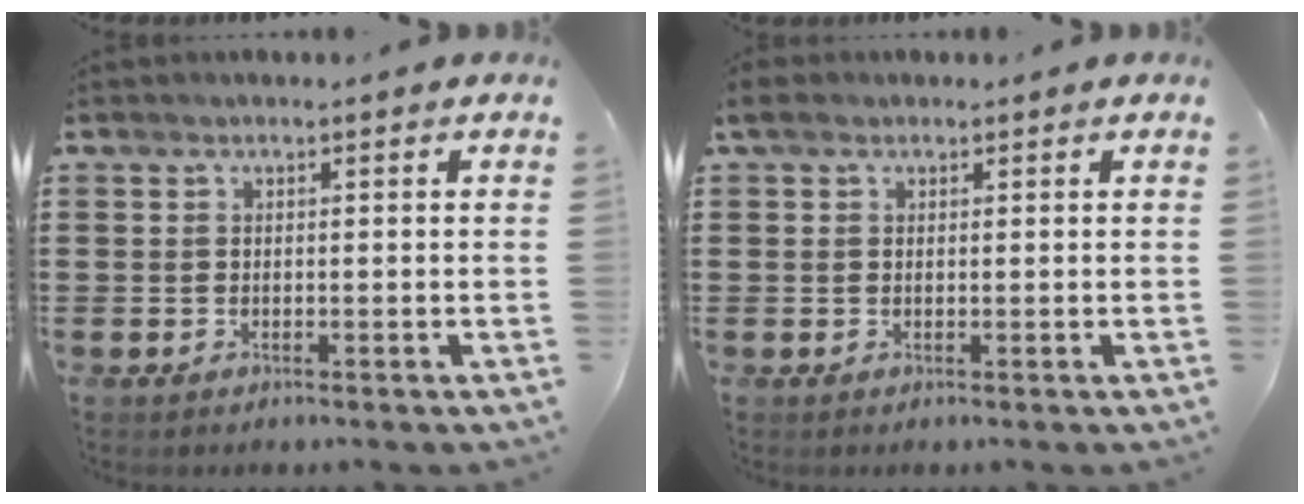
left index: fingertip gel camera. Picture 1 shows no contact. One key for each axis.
{"total": 1.7, "fx": 0.7, "fy": 1.2, "fz": 1.0, "tx": -0.023, "ty": 0.009, "tz": 0.012}